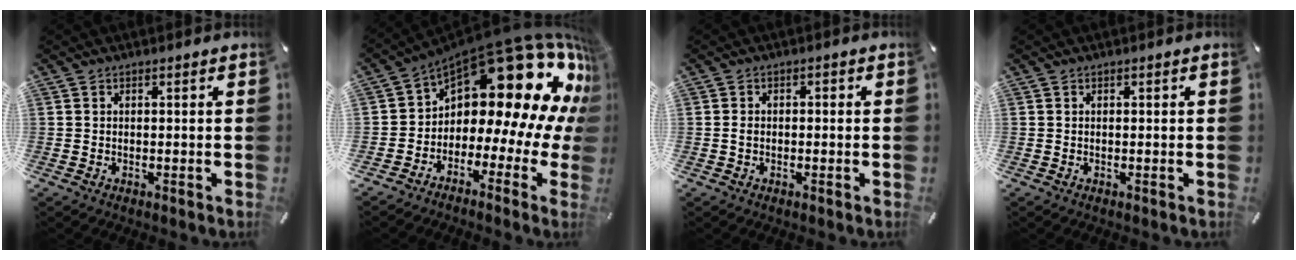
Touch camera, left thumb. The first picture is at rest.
{"total": 21.2, "force": [10.1, 10.9, 15.1], "torque": [-0.242, -0.087, 0.177]}
{"total": 1.6, "force": [-0.5, 1.1, 1.1], "torque": [-0.022, 0.006, -0.011]}
{"total": 0.0}